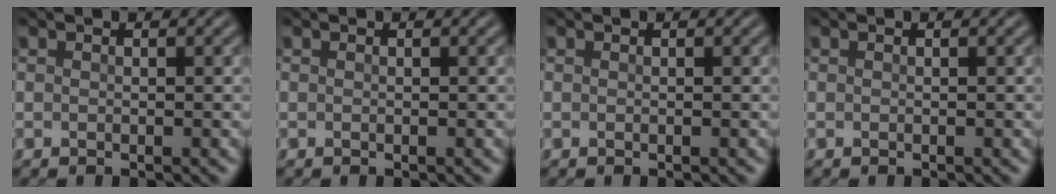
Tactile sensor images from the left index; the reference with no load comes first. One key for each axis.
{"total": 0.0}
{"total": 0.0}
{"total": 0.0}